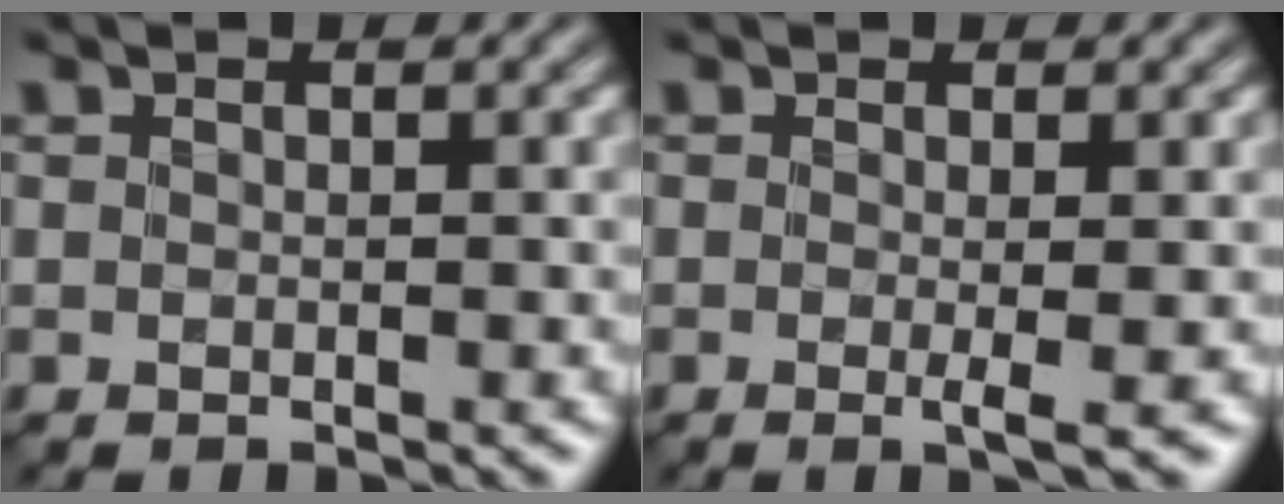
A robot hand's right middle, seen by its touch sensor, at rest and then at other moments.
{"total": 1.8, "force": [-0.2, 0.1, 1.8], "torque": [-0.032, -0.008, -0.003]}